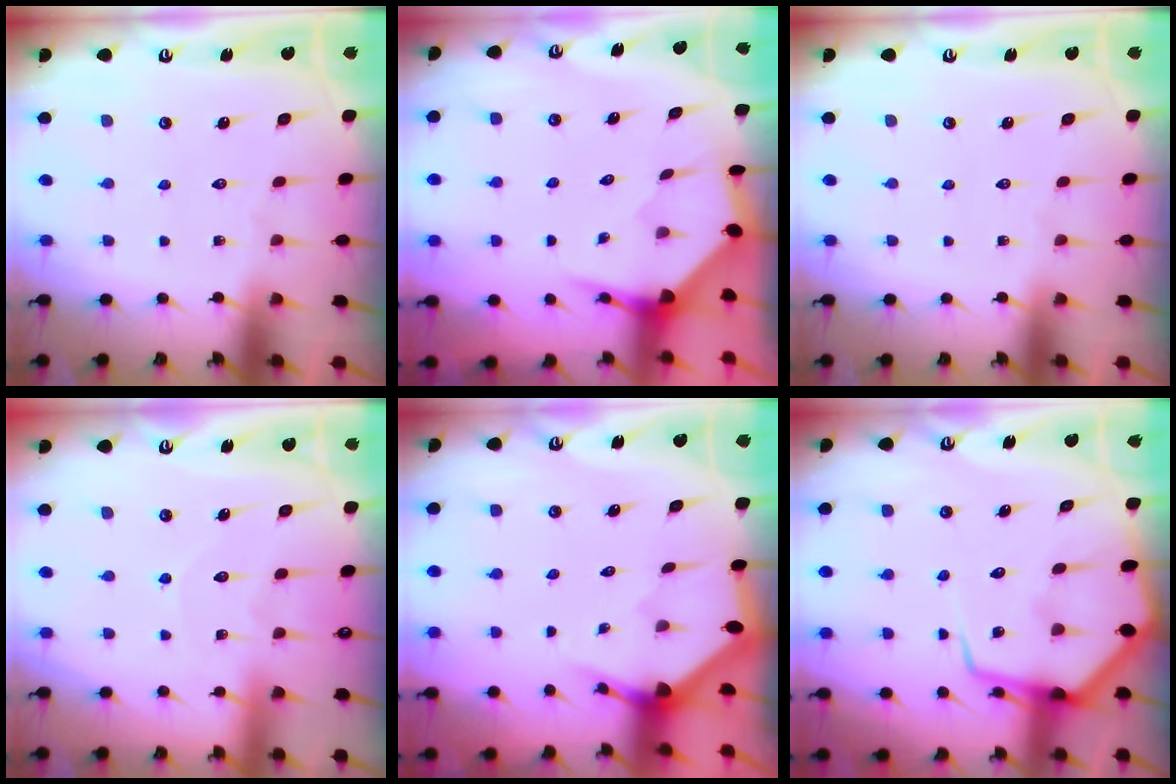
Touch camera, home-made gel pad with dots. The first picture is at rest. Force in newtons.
{"total": 4.0, "press": 3.9, "slide": 0.4}
{"total": 0.0}
{"total": 5.5, "press": 5.5, "slide": 0.5}
{"total": 2.9, "press": 2.9, "slide": 0.2}
{"total": 10.9, "press": 10.8, "slide": 1.1}